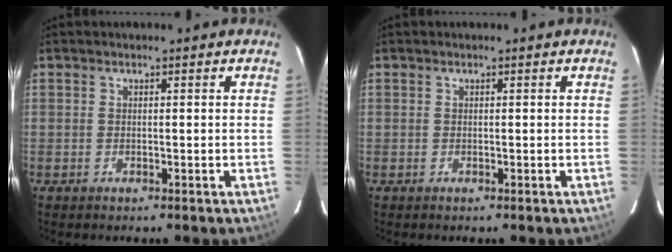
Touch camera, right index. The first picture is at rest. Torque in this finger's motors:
{"motor_torque": [0.10, 0.01, 0.01, 0.01]}